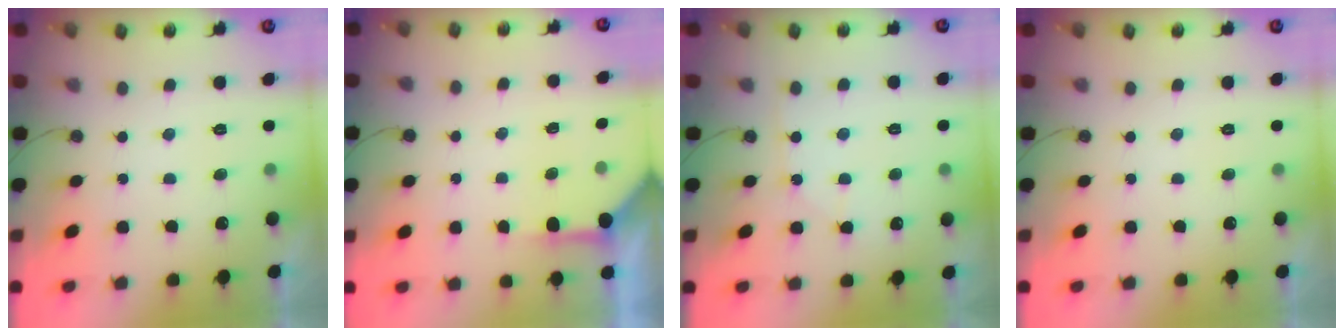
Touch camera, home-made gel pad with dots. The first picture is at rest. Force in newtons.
{"total": 4.0, "press": 4.0, "slide": 0.5}
{"total": 4.8, "press": 4.8, "slide": 0.5}
{"total": 0.0}